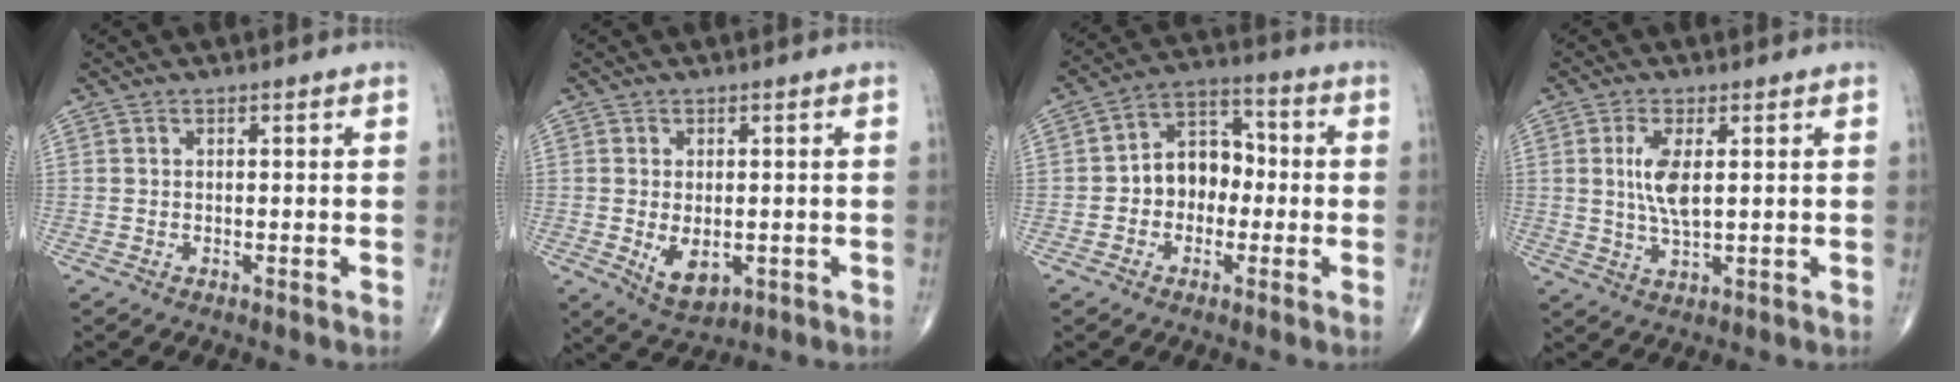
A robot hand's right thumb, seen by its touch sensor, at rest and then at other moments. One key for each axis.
{"total": 5.8, "fx": -1.0, "fy": 3.5, "fz": 4.5, "tx": -0.067, "ty": -0.013, "tz": -0.004}
{"total": 9.7, "fx": -0.9, "fy": 7.4, "fz": 6.3, "tx": -0.064, "ty": 0.038, "tz": -0.029}
{"total": 6.2, "fx": 1.3, "fy": 2.3, "fz": 5.7, "tx": -0.120, "ty": -0.010, "tz": 0.028}